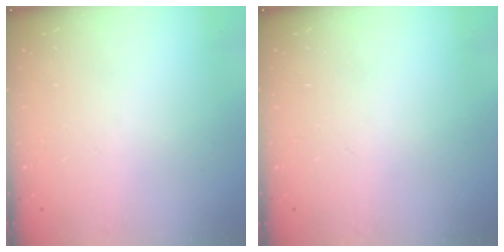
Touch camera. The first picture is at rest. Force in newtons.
{"total": 0.0}